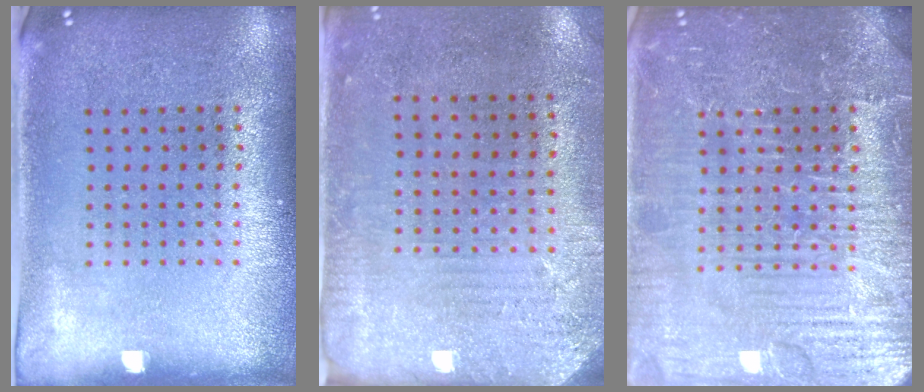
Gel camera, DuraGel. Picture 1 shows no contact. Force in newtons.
{"total": 2.8, "press": 2.3, "slide": 1.5}
{"total": 6.0, "press": 5.9, "slide": 0.7}